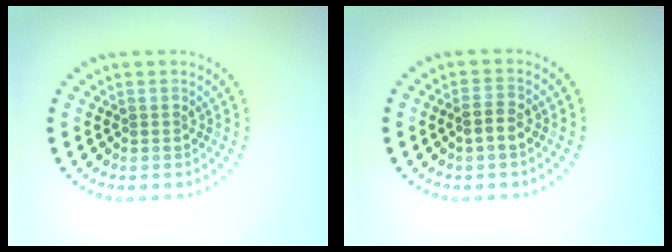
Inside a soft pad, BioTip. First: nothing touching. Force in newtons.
{"total": 1.8, "press": 1.7, "slide": 0.3}